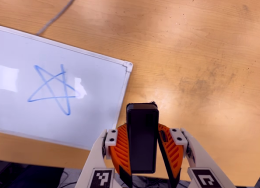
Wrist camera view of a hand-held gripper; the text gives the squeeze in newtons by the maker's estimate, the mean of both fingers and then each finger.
{"total": 6.1, "left": 5.6, "right": 6.6}